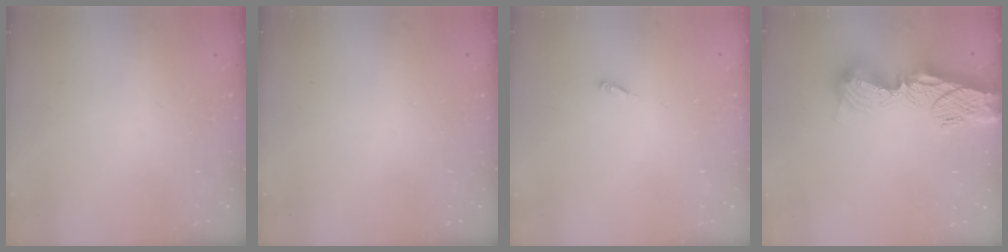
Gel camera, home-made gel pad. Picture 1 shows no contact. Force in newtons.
{"total": 0.0}
{"total": 2.1, "press": 2.1, "slide": 0.1}
{"total": 15.5, "press": 15.4, "slide": 1.4}